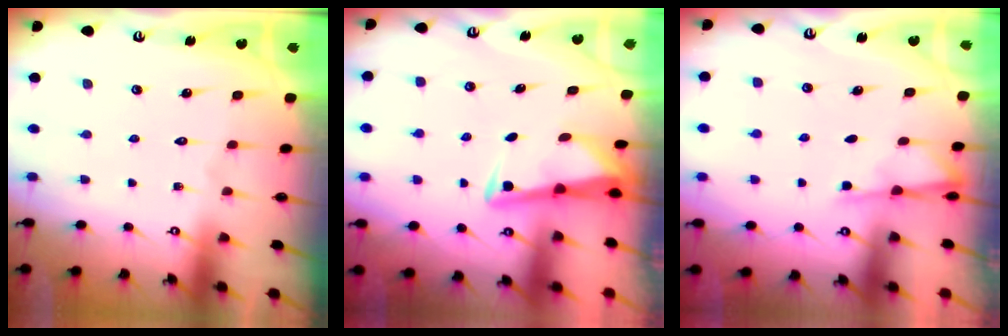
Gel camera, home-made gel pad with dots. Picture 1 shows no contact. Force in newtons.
{"total": 3.0, "press": 3.0, "slide": 0.3}
{"total": 2.7, "press": 2.7, "slide": 0.5}